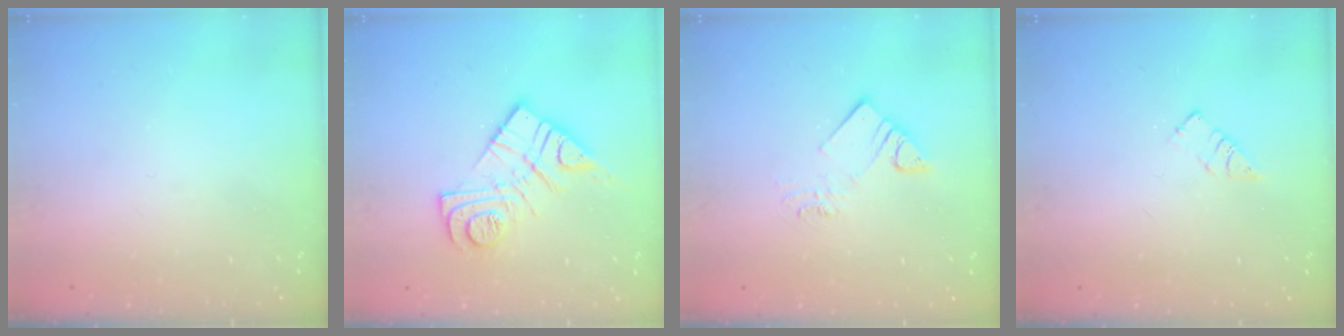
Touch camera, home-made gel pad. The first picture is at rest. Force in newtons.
{"total": 13.9, "press": 13.8, "slide": 1.2}
{"total": 7.5, "press": 7.5, "slide": 0.4}
{"total": 3.6, "press": 3.6, "slide": 0.4}